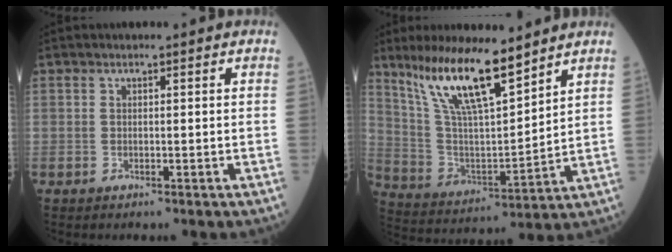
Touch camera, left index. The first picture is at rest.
{"total": 13.9, "force": [10.3, 2.1, 9.1], "torque": [-0.173, -0.003, 0.200]}